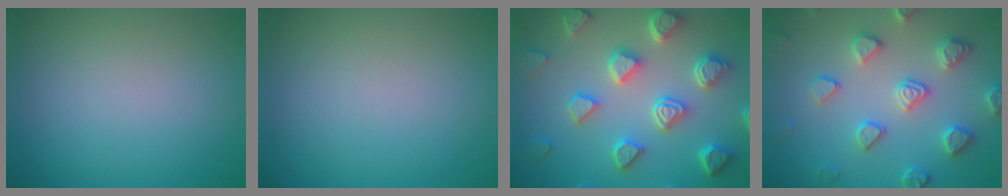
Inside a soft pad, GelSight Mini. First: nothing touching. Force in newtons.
{"total": 0.0}
{"total": 7.0, "press": 5.7, "slide": 4.1}
{"total": 4.4, "press": 4.3, "slide": 0.6}